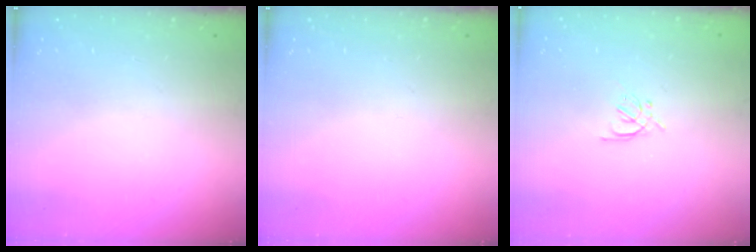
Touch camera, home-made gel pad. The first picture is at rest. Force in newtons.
{"total": 0.0}
{"total": 2.0, "press": 1.9, "slide": 0.5}